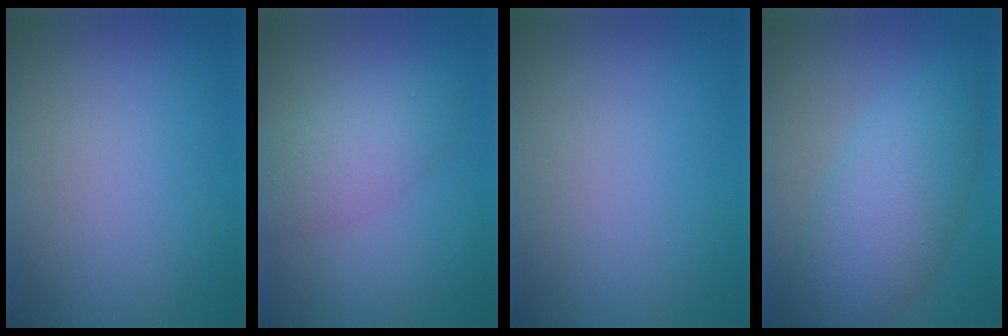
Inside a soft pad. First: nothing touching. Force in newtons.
{"total": 4.1, "press": 4.1, "slide": 0.2}
{"total": 0.0}
{"total": 6.9, "press": 6.9, "slide": 0.2}